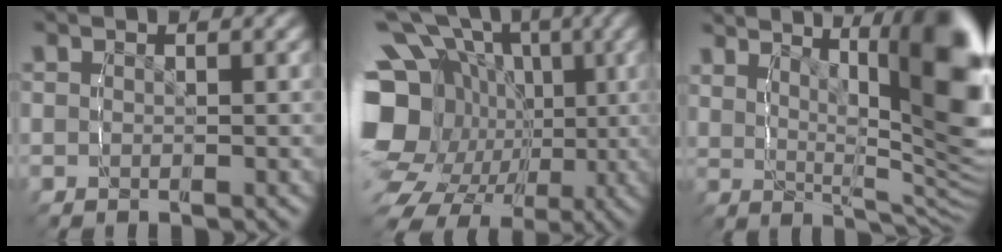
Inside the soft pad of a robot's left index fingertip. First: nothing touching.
{"total": 16.7, "force": [-0.6, 14.5, 8.2], "torque": [-0.164, -0.057, -0.010]}
{"total": 13.1, "force": [4.0, 5.4, 11.2], "torque": [-0.123, 0.006, 0.060]}